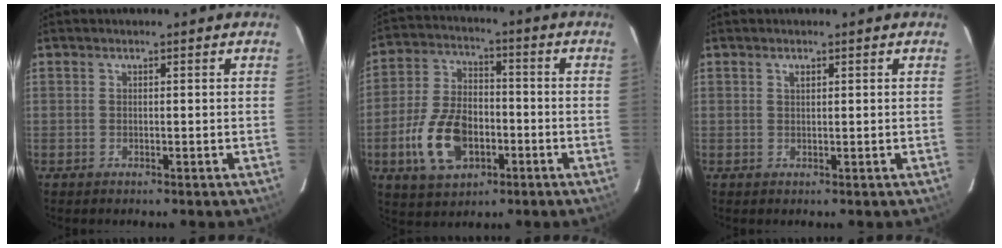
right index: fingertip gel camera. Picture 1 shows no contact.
{"total": 13.7, "force": [-4.7, 8.3, 9.8], "torque": [-0.213, 0.007, -0.076]}
{"total": 0.9, "force": [0.5, 0.4, 0.6], "torque": [-0.012, 0.004, 0.008]}